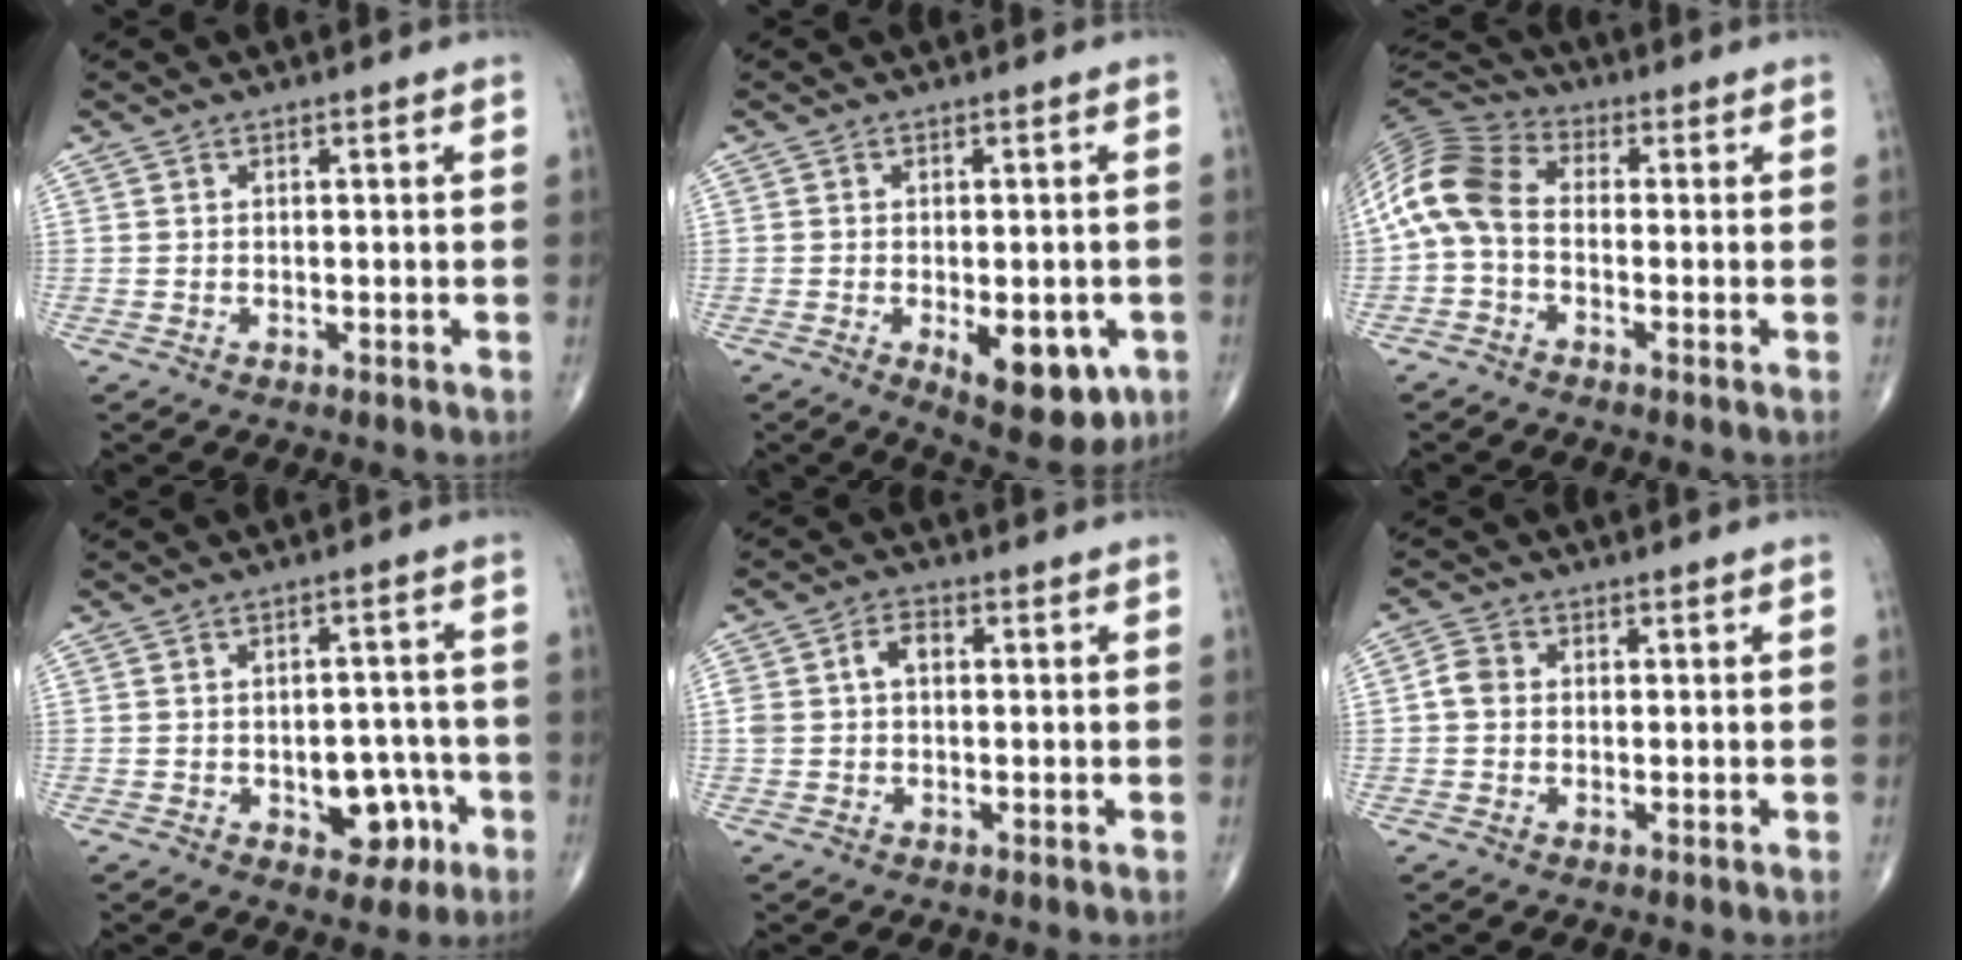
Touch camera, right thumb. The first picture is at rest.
{"total": 10.6, "force": [-3.4, 4.9, 8.8], "torque": [-0.093, -0.007, -0.036]}
{"total": 10.8, "force": [-1.0, 6.9, 8.2], "torque": [-0.167, 0.029, -0.036]}
{"total": 7.8, "force": [-2.9, 5.0, 5.2], "torque": [-0.029, 0.029, -0.030]}
{"total": 4.0, "force": [0.4, 2.7, 2.9], "torque": [-0.059, 0.020, 0.006]}
{"total": 2.8, "force": [-0.1, 2.3, 1.5], "torque": [-0.026, 0.009, -0.007]}